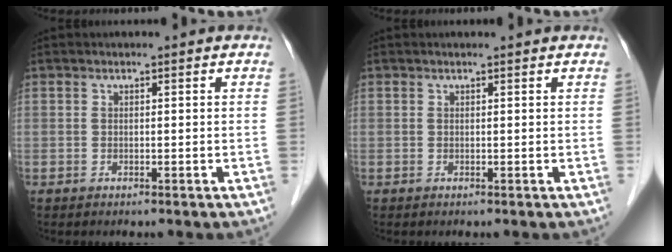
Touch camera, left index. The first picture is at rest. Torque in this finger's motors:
{"motor_torque": [0.19, -0.13, 0.00, 0.01]}